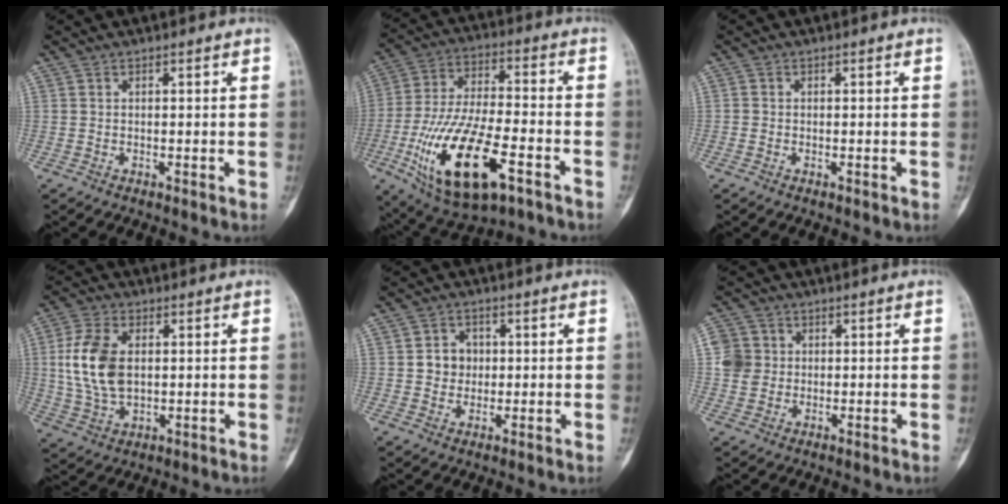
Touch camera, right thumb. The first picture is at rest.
{"total": 21.8, "force": [-8.9, 8.7, 17.8], "torque": [-0.352, 0.023, -0.144]}
{"total": 0.5, "force": [-0.3, 0.4, 0.2], "torque": [-0.005, 0.001, -0.009]}
{"total": 12.0, "force": [1.5, 7.4, 9.4], "torque": [-0.188, 0.000, 0.032]}
{"total": 4.9, "force": [0.5, 4.4, 2.1], "torque": [-0.006, 0.005, 0.004]}
{"total": 5.6, "force": [0.7, 5.4, 1.3], "torque": [0.000, 0.004, 0.008]}